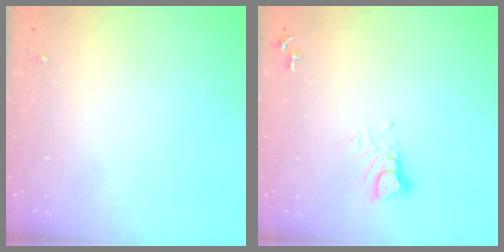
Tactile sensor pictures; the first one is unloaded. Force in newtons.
{"total": 4.3, "press": 4.3, "slide": 0.4}